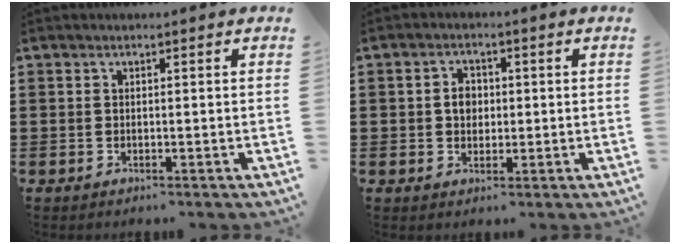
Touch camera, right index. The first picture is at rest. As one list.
[{"total": 3.0, "force": [0.1, 2.3, 2.0], "torque": [-0.043, 0.009, 0.000]}]